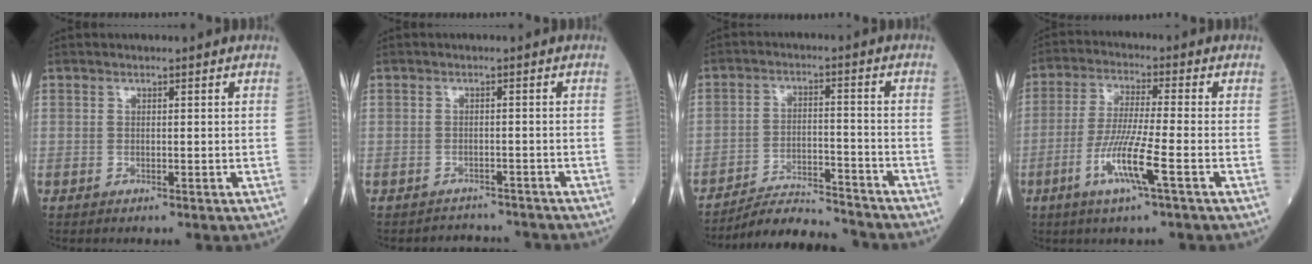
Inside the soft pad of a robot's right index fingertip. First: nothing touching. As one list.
[{"total": 4.1, "force": [-4.0, 0.8, -0.8], "torque": [0.016, 0.008, -0.055]}, {"total": 10.3, "force": [-10.1, 0.5, 2.0], "torque": [-0.028, 0.004, -0.167]}, {"total": 8.5, "force": [-3.4, -0.4, 7.8], "torque": [-0.159, -0.013, -0.069]}]